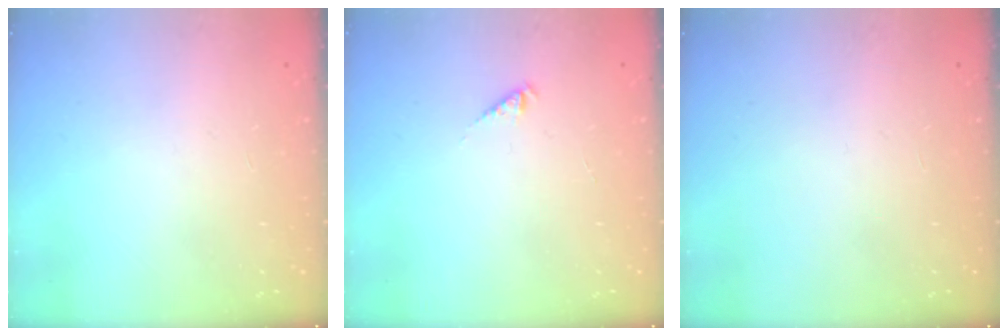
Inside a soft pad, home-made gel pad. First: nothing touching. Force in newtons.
{"total": 0.5, "press": 0.5, "slide": 0.2}
{"total": 0.0}